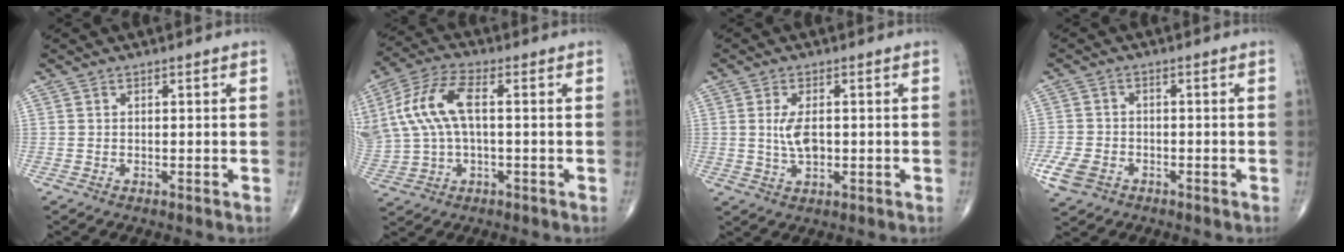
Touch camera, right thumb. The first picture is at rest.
{"total": 13.4, "force": [2.1, 6.6, 11.5], "torque": [-0.262, 0.026, 0.046]}
{"total": 4.8, "force": [0.3, 2.3, 4.1], "torque": [-0.081, -0.007, 0.008]}
{"total": 5.5, "force": [-2.8, 3.9, 2.7], "torque": [-0.060, 0.010, -0.048]}